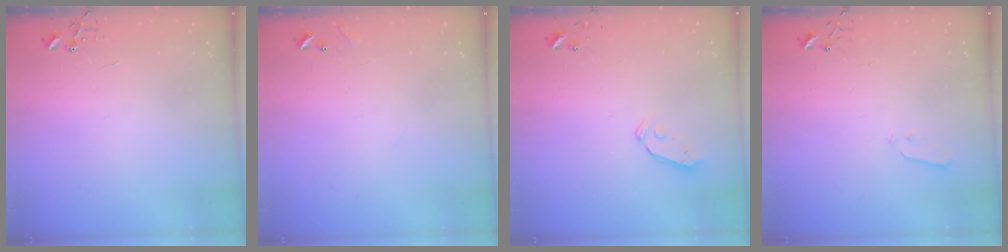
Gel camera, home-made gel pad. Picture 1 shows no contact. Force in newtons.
{"total": 6.9, "press": 6.9, "slide": 0.4}
{"total": 5.8, "press": 5.7, "slide": 0.9}
{"total": 2.8, "press": 2.7, "slide": 0.4}